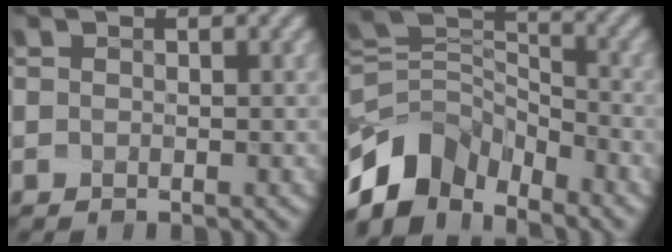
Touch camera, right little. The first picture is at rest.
{"total": 7.4, "force": [-4.9, 4.5, 3.2], "torque": [-0.049, 0.009, -0.101]}